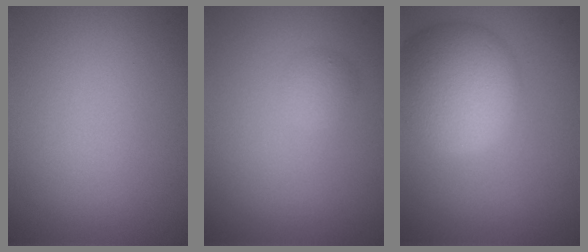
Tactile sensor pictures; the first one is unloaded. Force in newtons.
{"total": 1.3, "press": 1.3, "slide": 0.1}
{"total": 8.4, "press": 8.4, "slide": 0.8}